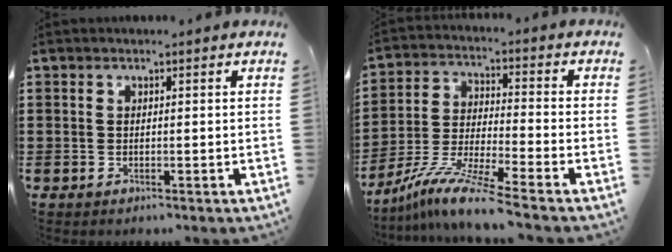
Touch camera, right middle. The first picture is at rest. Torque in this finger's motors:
{"motor_torque": [1.66, -0.48, 0.51, 0.11]}